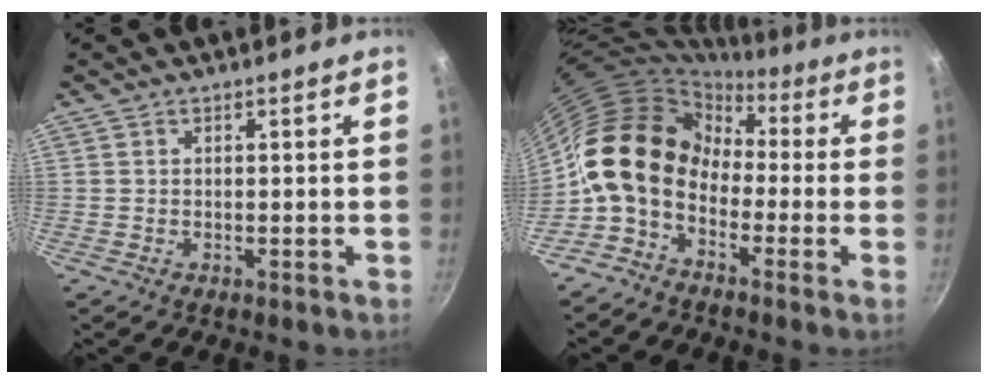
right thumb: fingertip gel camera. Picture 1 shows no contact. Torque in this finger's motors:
{"motor_torque": [2.40, 2.61, 1.97, -0.81, 0.37]}